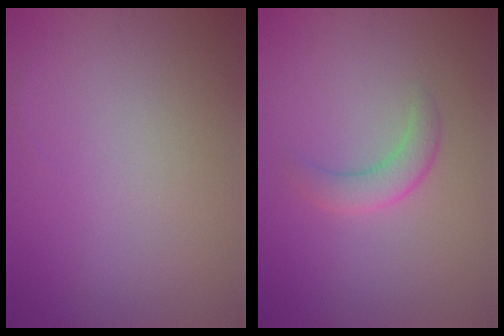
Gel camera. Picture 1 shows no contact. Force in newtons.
{"total": 2.4, "press": 2.4, "slide": 0.1}